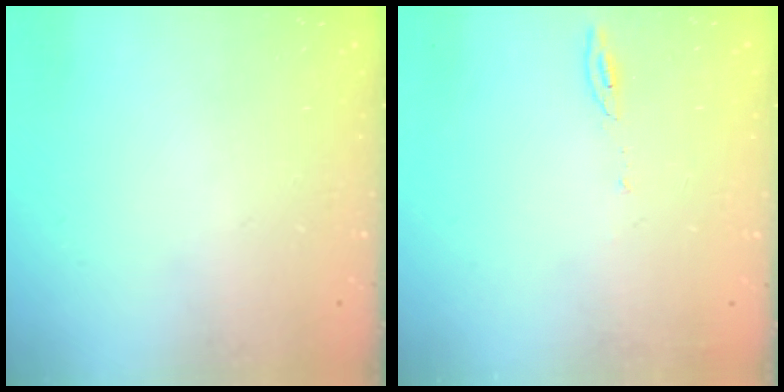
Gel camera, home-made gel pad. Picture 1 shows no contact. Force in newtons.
{"total": 4.8, "press": 4.8, "slide": 0.6}